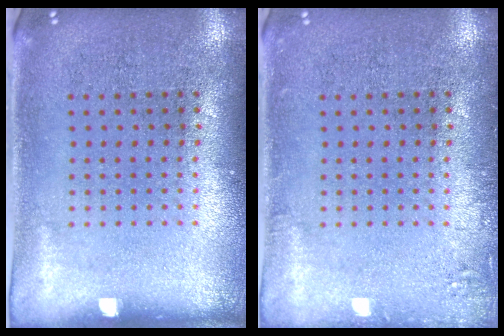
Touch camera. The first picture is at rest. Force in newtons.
{"total": 1.3, "press": 1.2, "slide": 0.3}